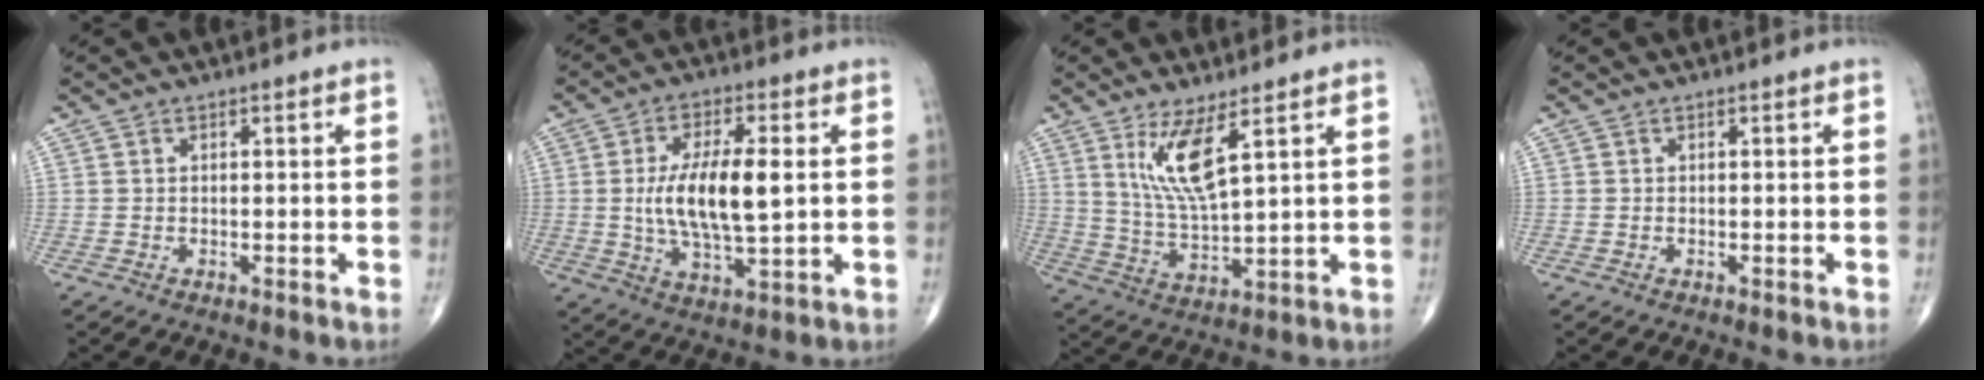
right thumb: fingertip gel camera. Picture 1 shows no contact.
{"total": 13.4, "force": [1.0, 5.0, 12.4], "torque": [-0.228, -0.008, 0.019]}
{"total": 9.2, "force": [4.5, 1.8, 7.8], "torque": [-0.157, -0.041, 0.100]}
{"total": 0.0}